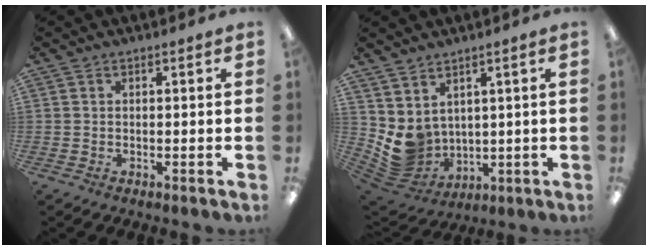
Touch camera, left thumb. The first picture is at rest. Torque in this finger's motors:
{"motor_torque": [1.32, 1.43, 0.89, -0.96, 0.07]}